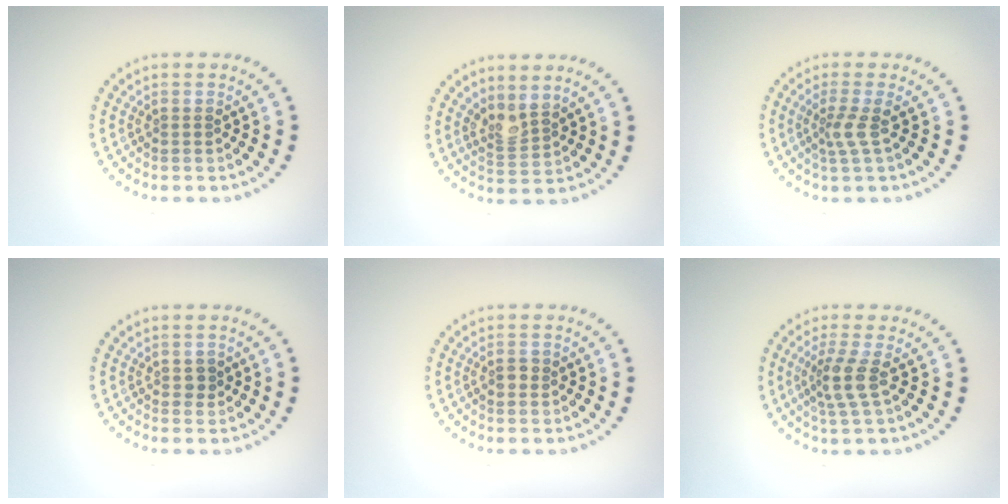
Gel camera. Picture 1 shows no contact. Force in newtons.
{"total": 2.1, "press": 1.6, "slide": 1.4}
{"total": 2.0, "press": 1.3, "slide": 1.5}
{"total": 0.9, "press": 0.9, "slide": 0.2}
{"total": 1.1, "press": 1.1, "slide": 0.1}
{"total": 2.7, "press": 2.1, "slide": 1.8}